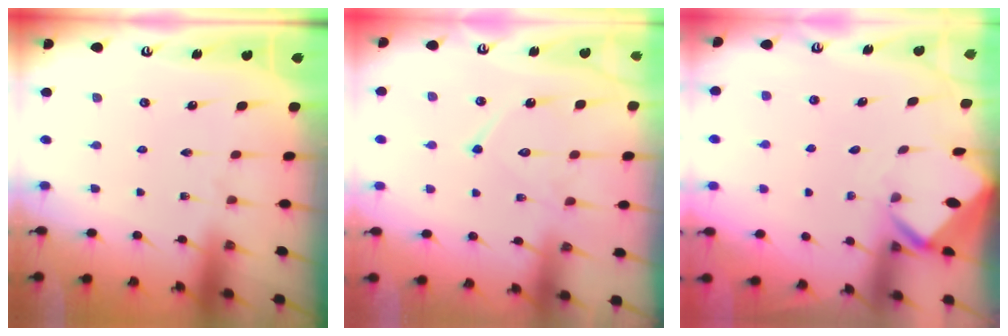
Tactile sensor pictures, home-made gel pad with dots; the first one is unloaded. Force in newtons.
{"total": 12.2, "press": 12.1, "slide": 1.0}
{"total": 3.2, "press": 3.2, "slide": 0.2}